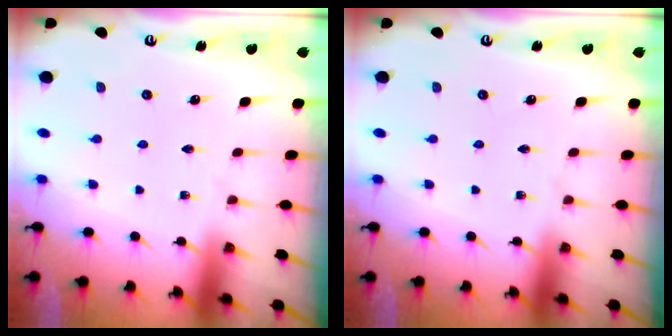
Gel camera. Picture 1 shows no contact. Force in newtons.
{"total": 0.0}